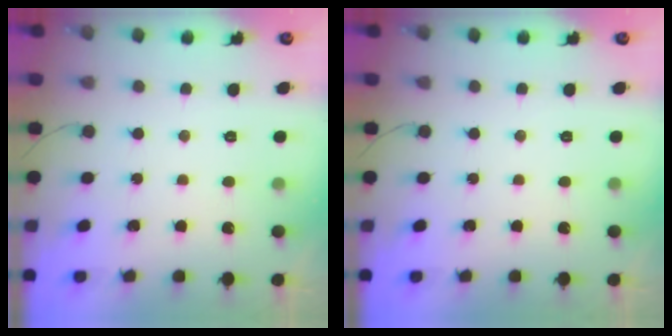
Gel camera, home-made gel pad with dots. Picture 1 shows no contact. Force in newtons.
{"total": 0.0}